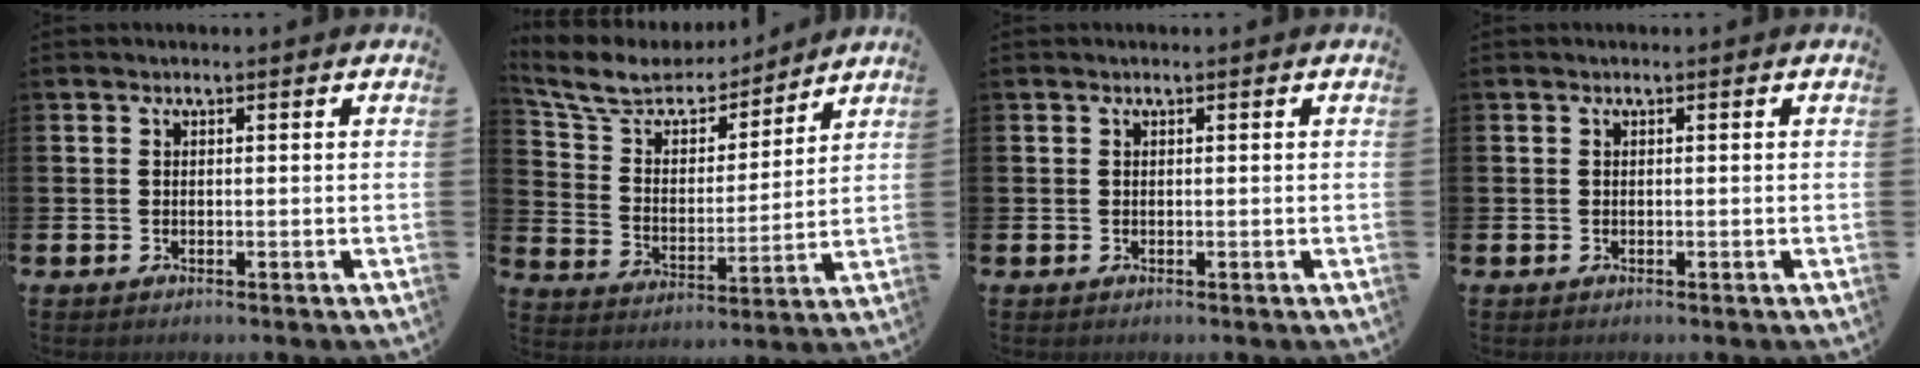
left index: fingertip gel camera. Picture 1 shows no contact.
{"total": 9.2, "force": [8.4, 3.1, 2.2], "torque": [-0.096, -0.054, 0.151]}
{"total": 0.0}
{"total": 0.0}